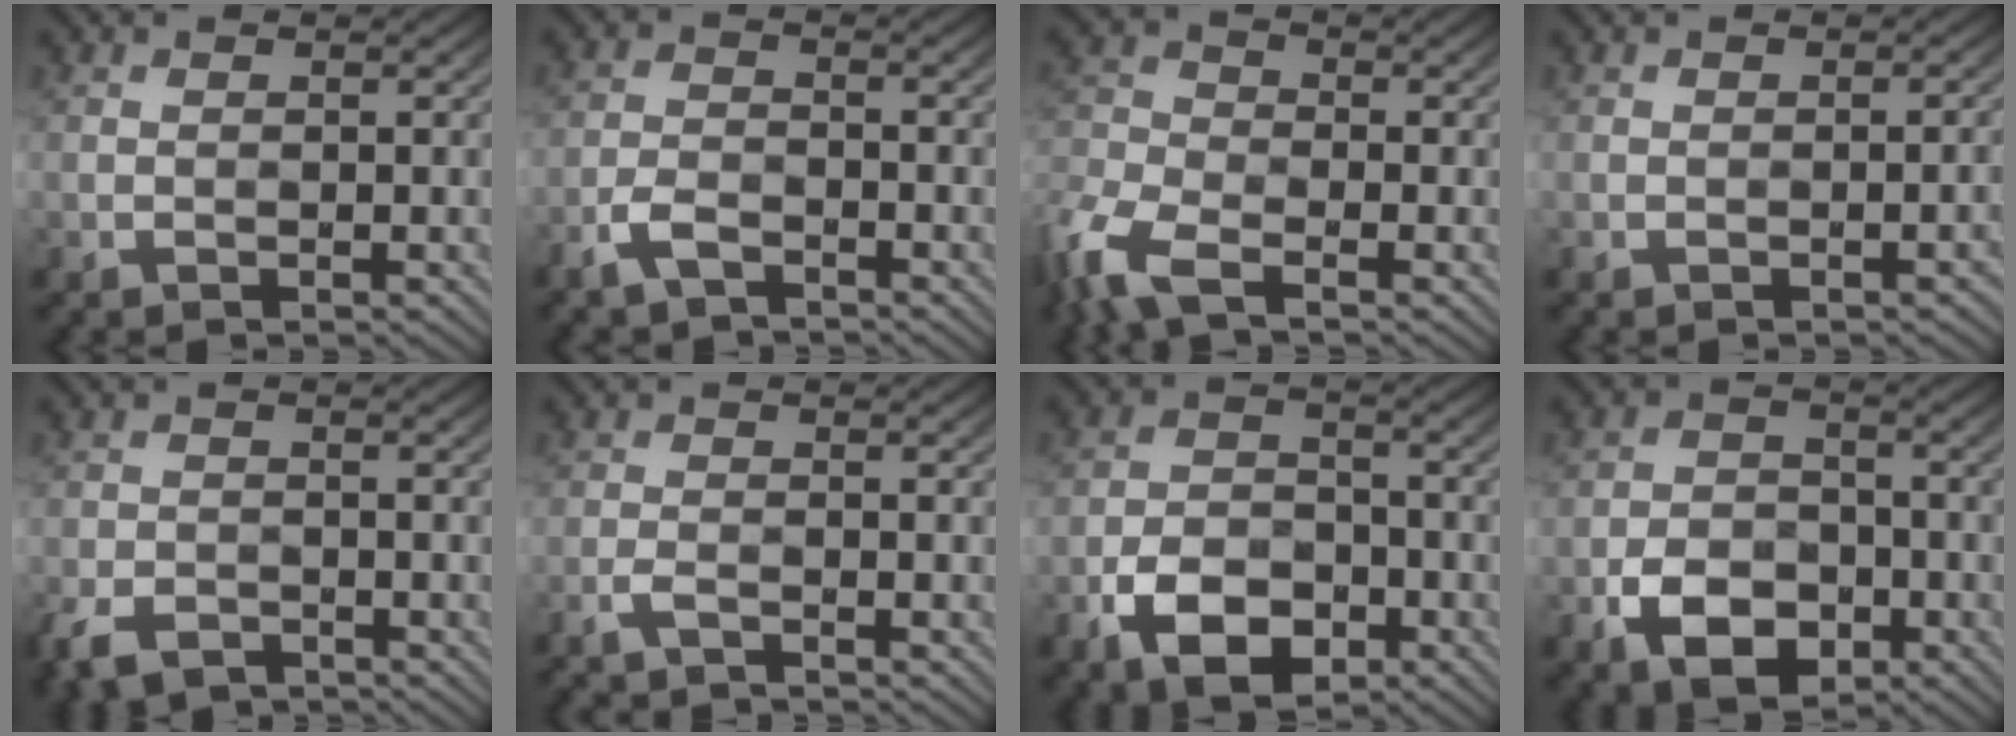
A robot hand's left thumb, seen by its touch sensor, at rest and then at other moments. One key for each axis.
{"total": 3.5, "fx": -2.2, "fy": 1.6, "fz": 2.3, "tx": -0.046, "ty": -0.005, "tz": -0.052}
{"total": 9.1, "fx": -5.1, "fy": 4.5, "fz": 6.0, "tx": -0.152, "ty": -0.017, "tz": -0.116}
{"total": 2.2, "fx": -1.5, "fy": 0.5, "fz": 1.4, "tx": -0.013, "ty": 0.015, "tz": -0.017}
{"total": 5.4, "fx": -2.9, "fy": 3.2, "fz": 3.3, "tx": -0.064, "ty": -0.015, "tz": -0.058}
{"total": 2.5, "fx": -2.0, "fy": 0.5, "fz": 1.5, "tx": -0.032, "ty": -0.003, "tz": -0.040}
{"total": 7.5, "fx": -2.6, "fy": 5.1, "fz": 4.9, "tx": -0.093, "ty": -0.009, "tz": -0.053}
{"total": 6.7, "fx": -1.8, "fy": 4.9, "fz": 4.3, "tx": -0.080, "ty": -0.008, "tz": -0.035}